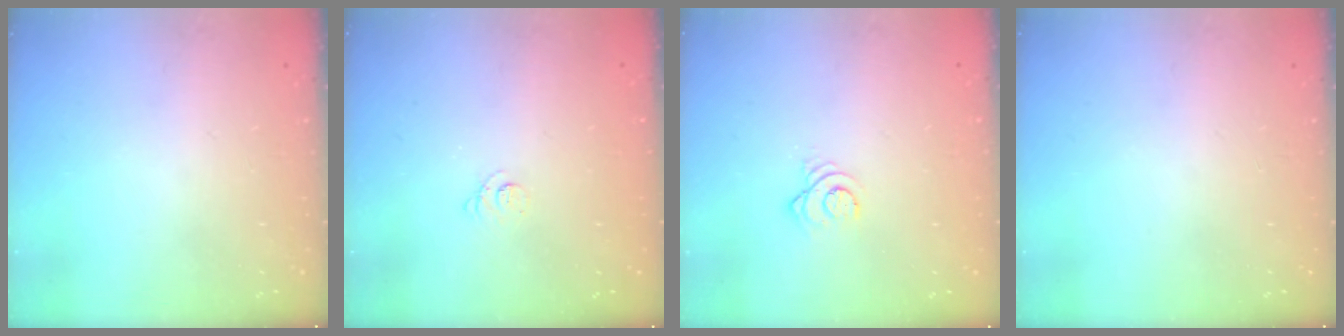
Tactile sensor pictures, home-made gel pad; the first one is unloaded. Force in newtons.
{"total": 2.3, "press": 2.2, "slide": 0.2}
{"total": 3.6, "press": 3.6, "slide": 0.2}
{"total": 0.0}